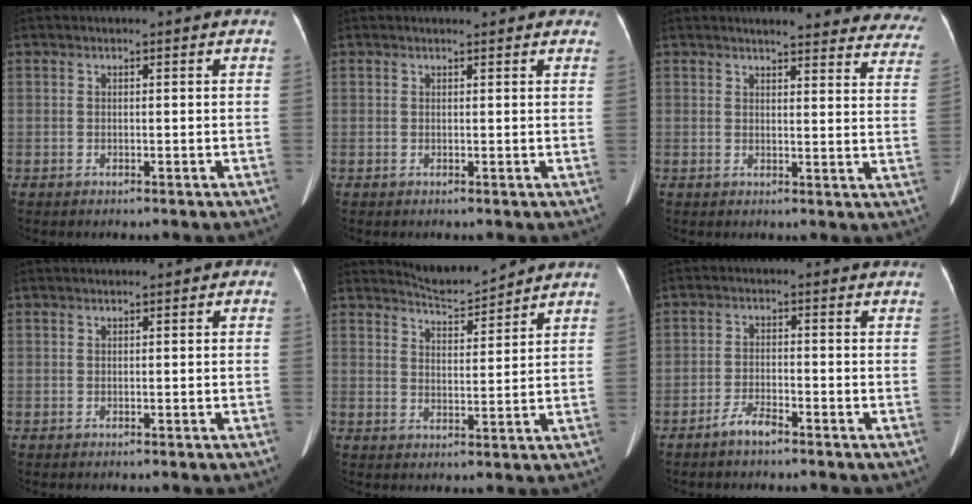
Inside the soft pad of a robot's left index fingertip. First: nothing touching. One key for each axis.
{"total": 3.7, "fx": 3.2, "fy": 1.0, "fz": 1.5, "tx": -0.013, "ty": 0.015, "tz": 0.027}
{"total": 20.8, "fx": 19.4, "fy": 3.6, "fz": 6.6, "tx": -0.058, "ty": -0.065, "tz": 0.199}
{"total": 0.0}
{"total": 4.7, "fx": 4.6, "fy": -0.5, "fz": -0.1, "tx": -0.006, "ty": -0.007, "tz": 0.083}
{"total": 3.2, "fx": -2.6, "fy": 0.6, "fz": 1.8, "tx": -0.039, "ty": -0.001, "tz": -0.050}